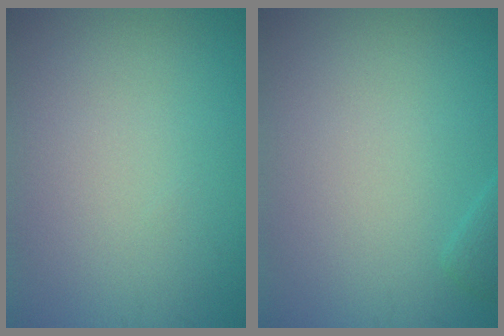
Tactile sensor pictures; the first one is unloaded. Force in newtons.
{"total": 0.9, "press": 0.9, "slide": 0.1}